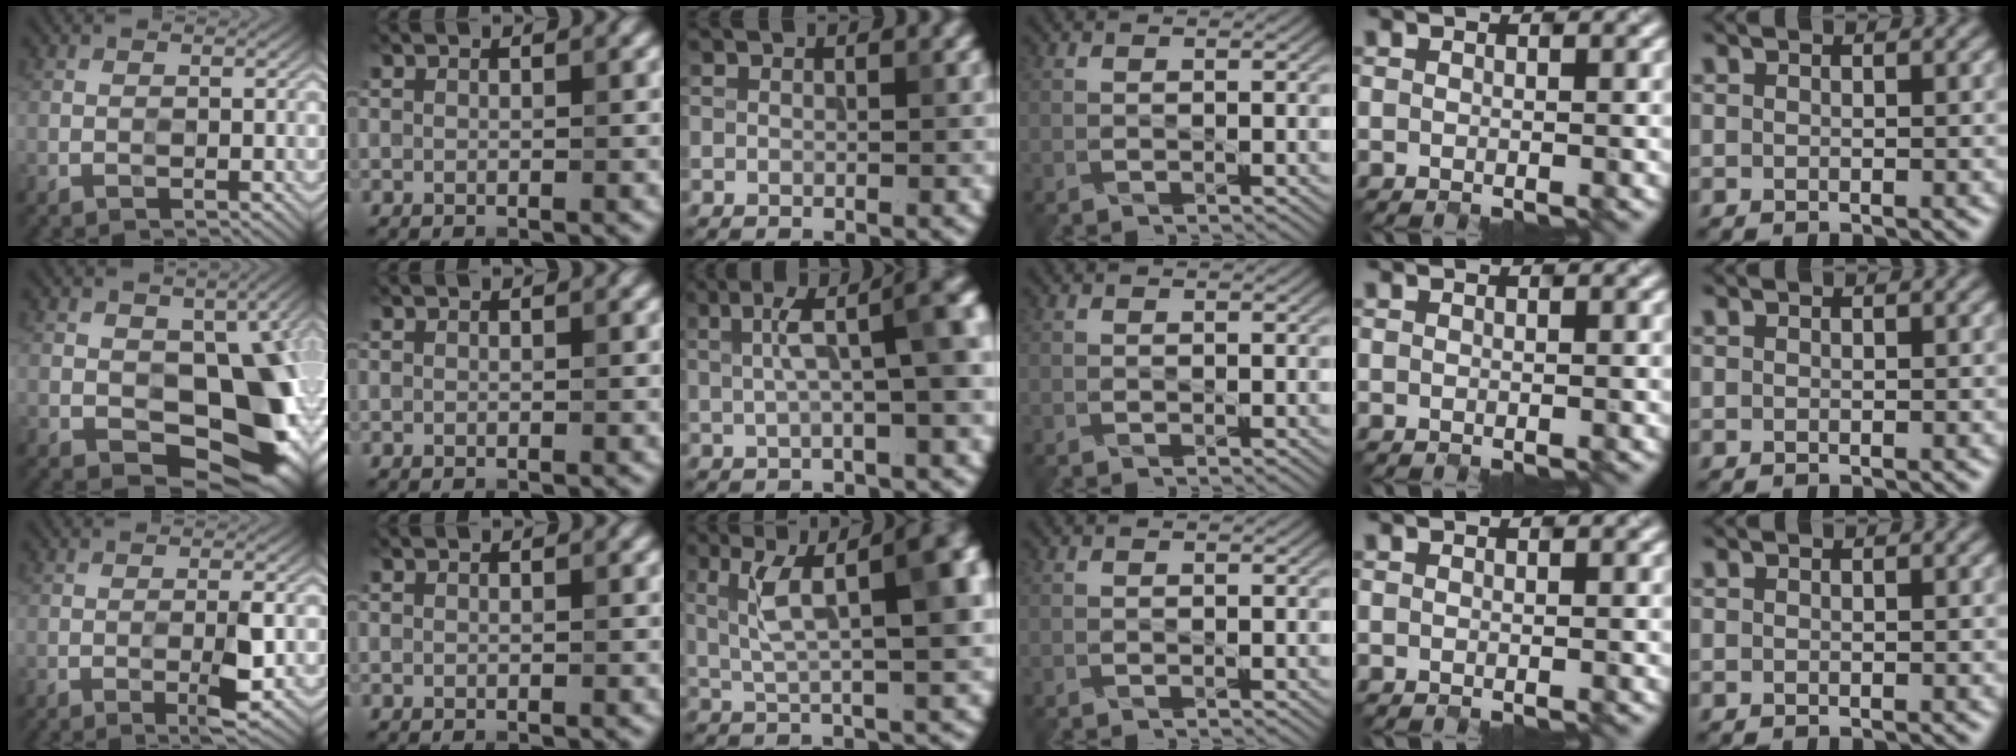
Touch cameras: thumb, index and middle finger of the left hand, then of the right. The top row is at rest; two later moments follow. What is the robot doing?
{"motion": "open", "object": "jewelry box"}